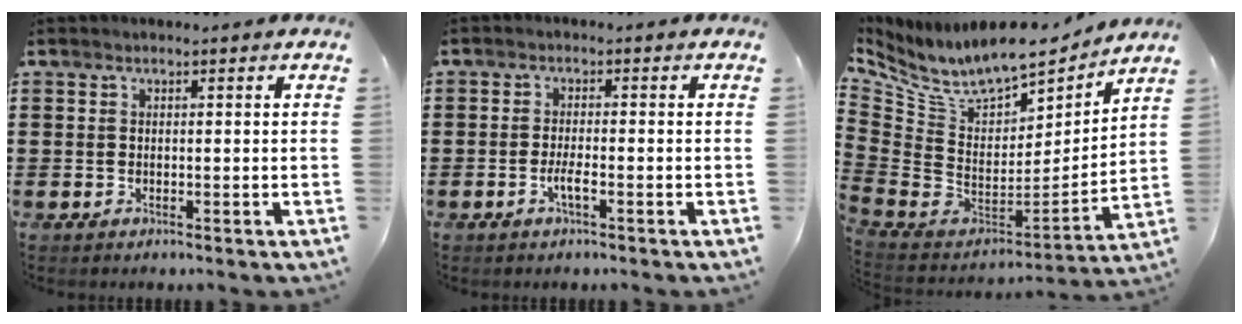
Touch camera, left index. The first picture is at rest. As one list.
[{"total": 2.5, "force": [-1.1, 0.3, 2.2], "torque": [-0.045, -0.002, -0.021]}, {"total": 10.4, "force": [8.1, 3.4, 5.7], "torque": [-0.139, -0.064, 0.140]}]